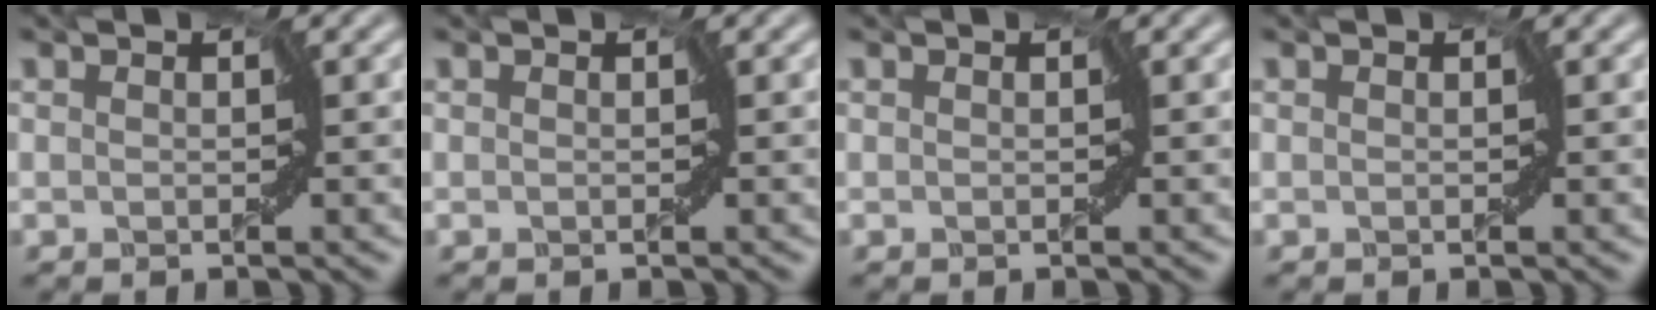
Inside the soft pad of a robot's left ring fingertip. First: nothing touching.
{"total": 0.0}
{"total": 0.0}
{"total": 0.0}